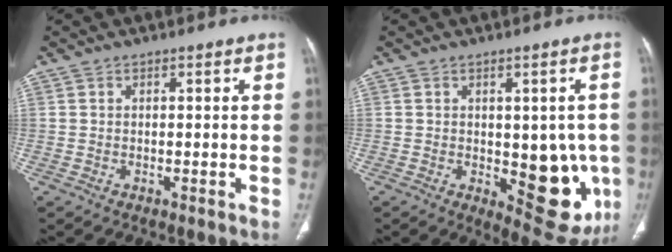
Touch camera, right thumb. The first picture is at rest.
{"total": 14.1, "force": [-2.6, 6.9, 12.0], "torque": [-0.101, -0.016, -0.014]}